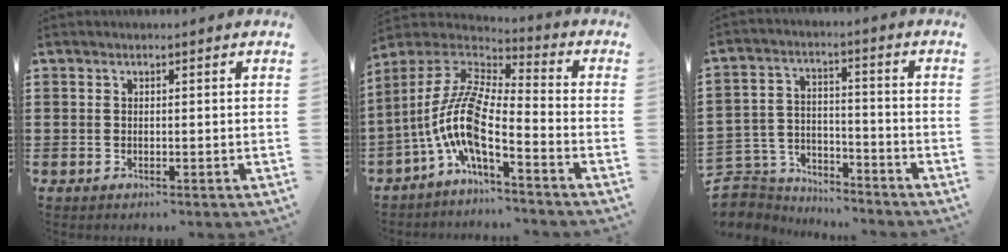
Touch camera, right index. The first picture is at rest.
{"total": 9.2, "force": [-3.9, 2.0, 8.1], "torque": [-0.204, -0.036, -0.094]}
{"total": 5.6, "force": [-5.3, 1.7, 0.1], "torque": [-0.024, 0.007, -0.115]}